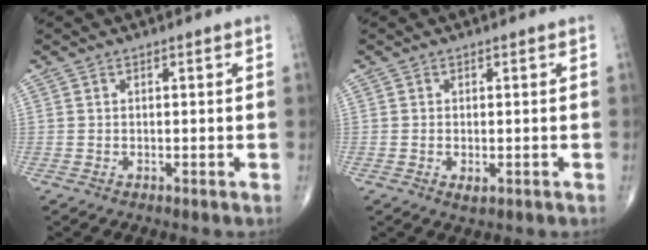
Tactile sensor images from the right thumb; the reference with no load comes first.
{"total": 1.4, "force": [-0.4, 0.6, 1.2], "torque": [-0.019, -0.003, -0.005]}